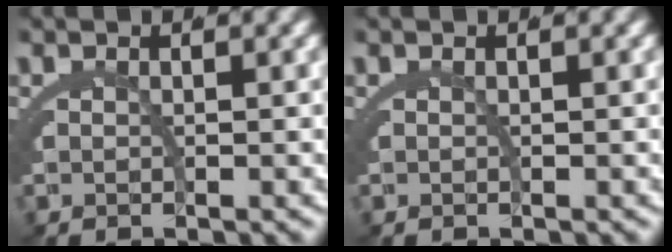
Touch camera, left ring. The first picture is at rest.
{"total": 0.0}